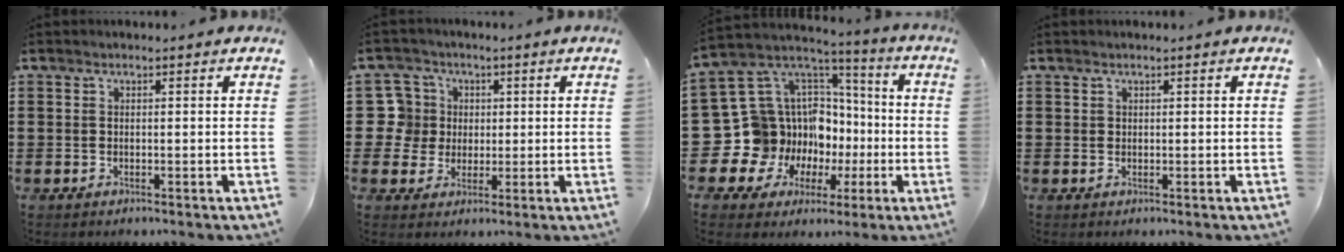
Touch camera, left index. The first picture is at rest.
{"total": 7.8, "force": [1.4, 7.5, 1.7], "torque": [-0.080, 0.011, 0.024]}
{"total": 15.0, "force": [-3.8, 14.0, 4.1], "torque": [-0.133, -0.039, -0.027]}
{"total": 0.6, "force": [0.4, 0.4, 0.1], "torque": [-0.004, 0.002, 0.009]}